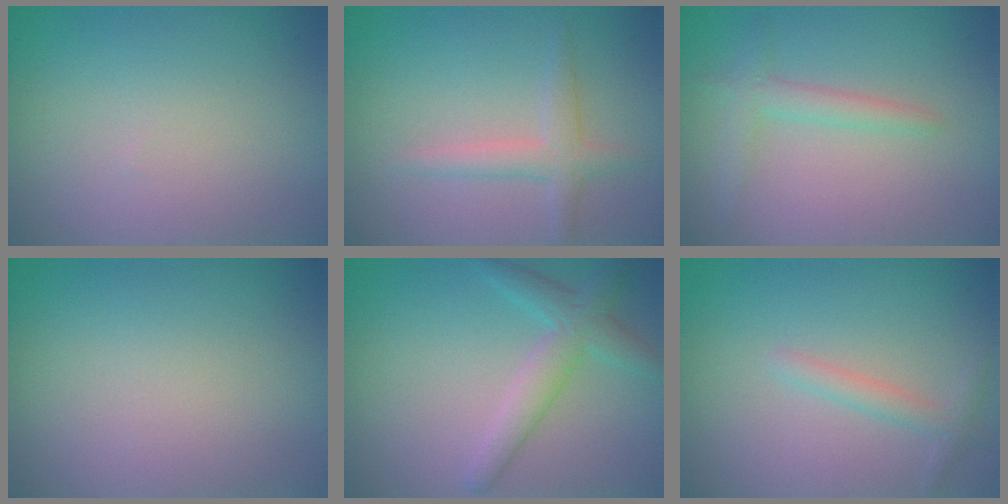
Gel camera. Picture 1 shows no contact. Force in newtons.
{"total": 2.2, "press": 2.2, "slide": 0.1}
{"total": 2.1, "press": 2.1, "slide": 0.1}
{"total": 0.0}
{"total": 3.3, "press": 3.3, "slide": 0.1}
{"total": 1.6, "press": 1.6, "slide": 0.1}